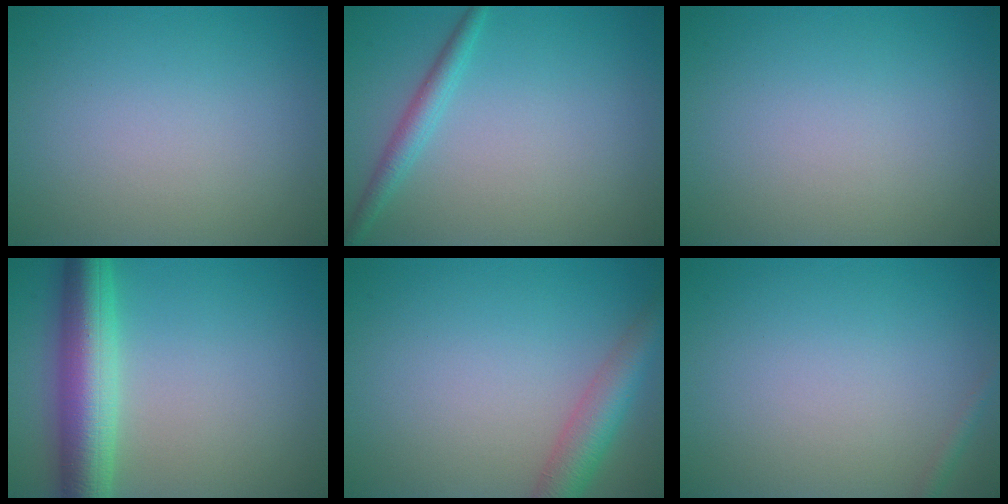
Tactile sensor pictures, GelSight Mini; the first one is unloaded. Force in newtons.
{"total": 2.0, "press": 2.0, "slide": 0.1}
{"total": 0.0}
{"total": 7.1, "press": 7.1, "slide": 0.1}
{"total": 4.1, "press": 4.1, "slide": 0.2}
{"total": 0.8, "press": 0.8, "slide": 0.1}